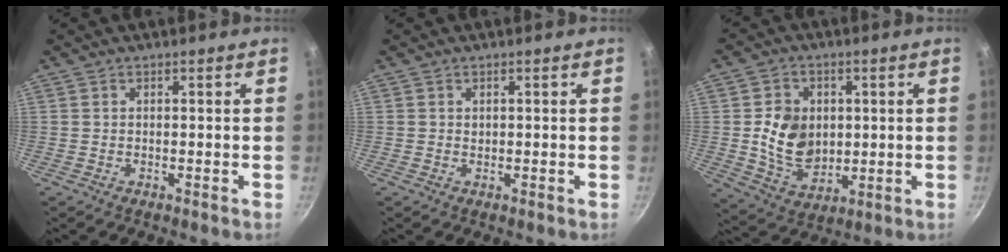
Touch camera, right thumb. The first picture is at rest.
{"total": 0.5, "force": [0.2, 0.5, 0.2], "torque": [-0.001, 0.000, 0.004]}
{"total": 11.6, "force": [0.8, 9.2, 7.1], "torque": [-0.095, -0.013, 0.025]}